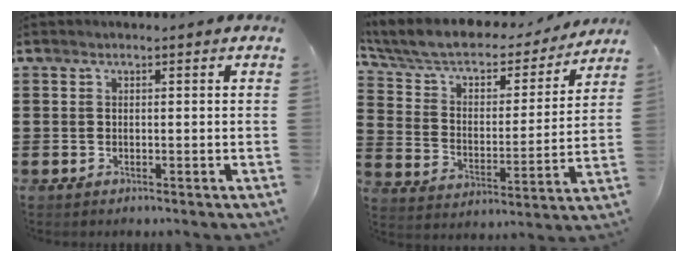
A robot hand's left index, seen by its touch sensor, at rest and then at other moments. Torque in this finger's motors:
{"motor_torque": [2.14, 0.00, 0.88, 0.21]}